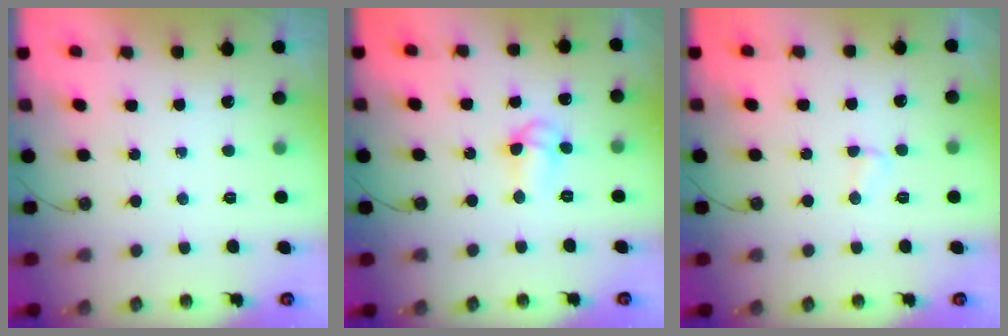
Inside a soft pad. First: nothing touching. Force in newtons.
{"total": 7.8, "press": 6.9, "slide": 3.6}
{"total": 2.6, "press": 2.6, "slide": 0.2}